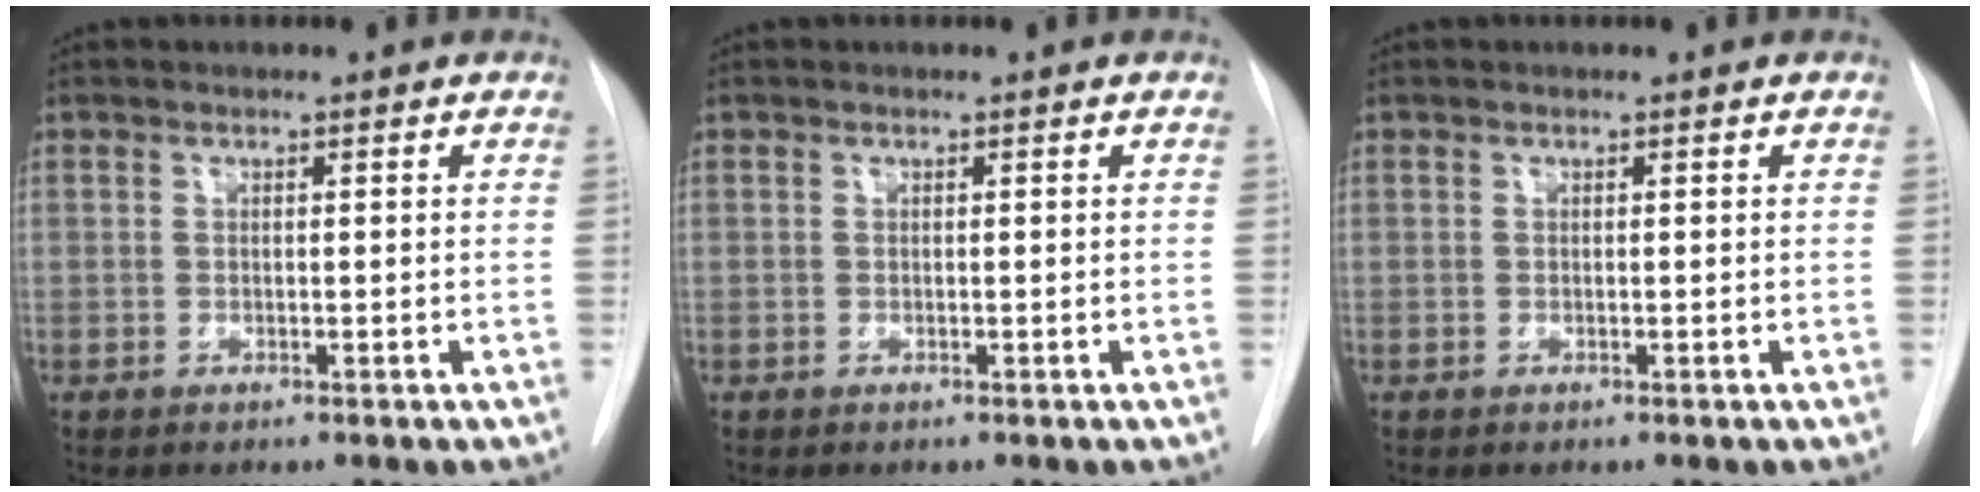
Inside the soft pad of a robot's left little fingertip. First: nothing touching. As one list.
[{"total": 0.0}, {"total": 0.0}]